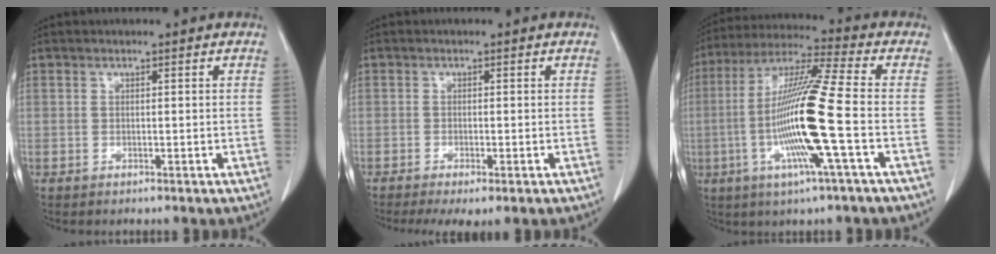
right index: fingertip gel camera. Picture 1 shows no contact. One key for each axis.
{"total": 5.0, "fx": -3.5, "fy": 1.0, "fz": 3.4, "tx": -0.056, "ty": -0.015, "tz": -0.051}
{"total": 16.1, "fx": -3.4, "fy": -1.0, "fz": 15.7, "tx": -0.311, "ty": -0.008, "tz": -0.077}